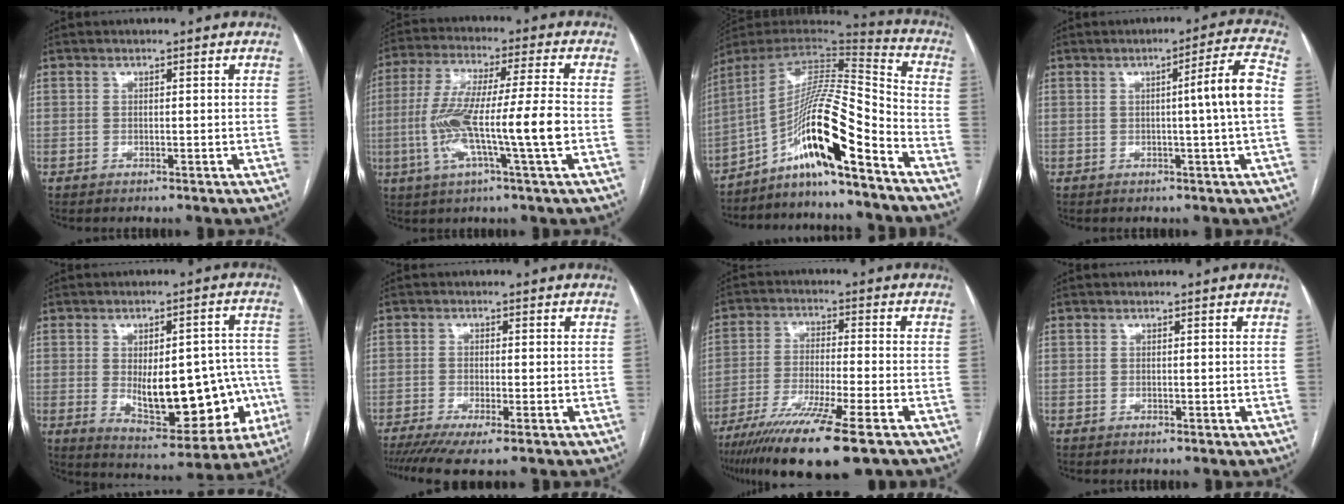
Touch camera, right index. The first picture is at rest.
{"total": 14.1, "force": [-2.8, 0.0, 13.8], "torque": [-0.270, 0.002, -0.057]}
{"total": 16.1, "force": [-9.4, 0.3, 13.1], "torque": [-0.229, 0.013, -0.165]}
{"total": 6.9, "force": [-0.1, -1.3, 6.8], "torque": [-0.097, 0.006, -0.001]}
{"total": 16.4, "force": [-2.8, 7.3, 14.4], "torque": [-0.189, 0.017, -0.014]}
{"total": 7.2, "force": [-5.1, 0.8, 5.0], "torque": [-0.079, -0.016, -0.085]}
{"total": 15.9, "force": [-10.8, 0.6, 11.7], "torque": [-0.206, -0.044, -0.181]}
{"total": 0.0}